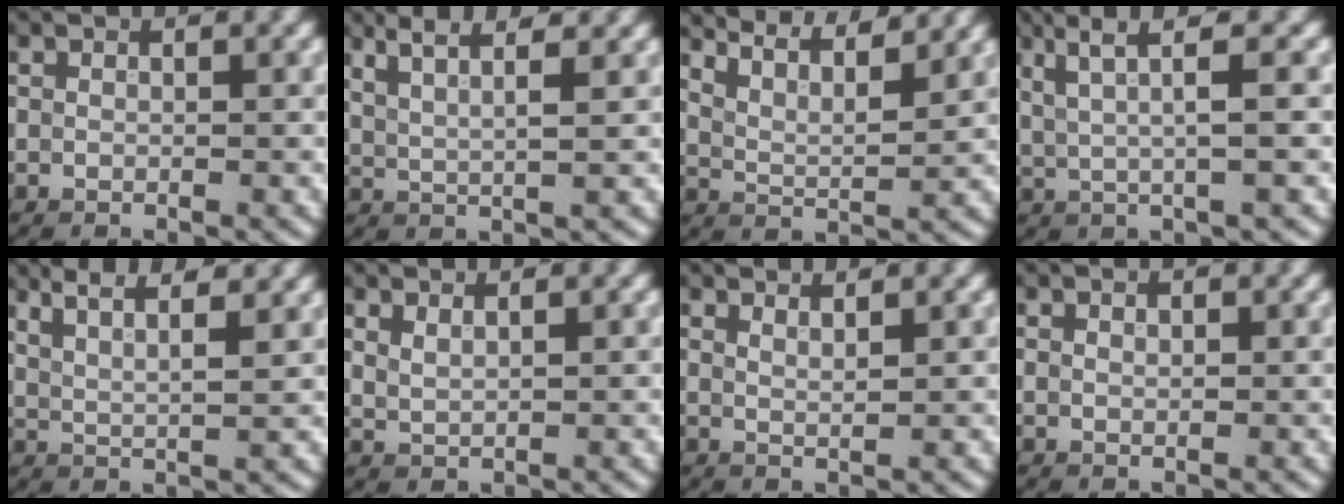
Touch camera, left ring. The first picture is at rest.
{"total": 5.0, "force": [3.4, 1.4, 3.3], "torque": [-0.037, 0.022, 0.031]}
{"total": 8.8, "force": [7.4, 2.3, 4.2], "torque": [-0.057, 0.024, 0.080]}
{"total": 4.5, "force": [1.8, 0.7, 4.1], "torque": [-0.074, 0.006, 0.035]}
{"total": 6.9, "force": [4.9, 2.3, 4.3], "torque": [-0.041, 0.032, 0.045]}
{"total": 1.3, "force": [1.0, 0.4, 0.6], "torque": [-0.017, -0.003, 0.025]}
{"total": 1.6, "force": [1.3, 0.4, 0.8], "torque": [-0.002, 0.004, 0.010]}
{"total": 0.6, "force": [0.3, 0.4, 0.4], "torque": [-0.007, 0.001, 0.005]}